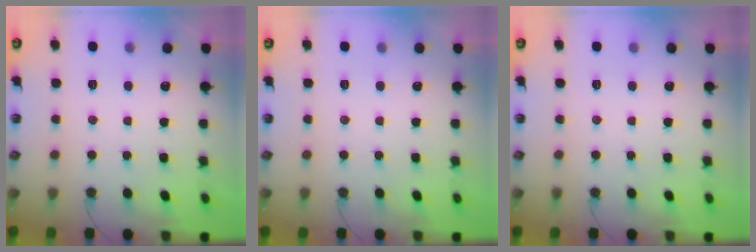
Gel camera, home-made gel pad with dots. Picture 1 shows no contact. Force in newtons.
{"total": 0.0}
{"total": 0.0}